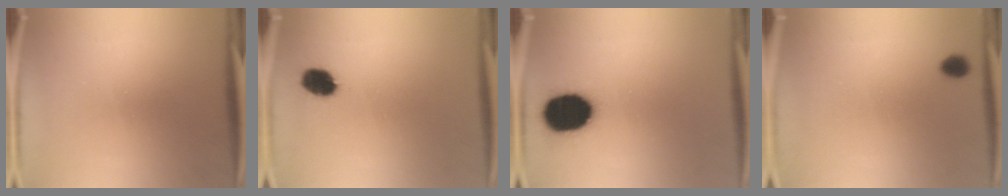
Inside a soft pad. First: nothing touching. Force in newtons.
{"total": 5.5}
{"total": 17.6}
{"total": 3.0}